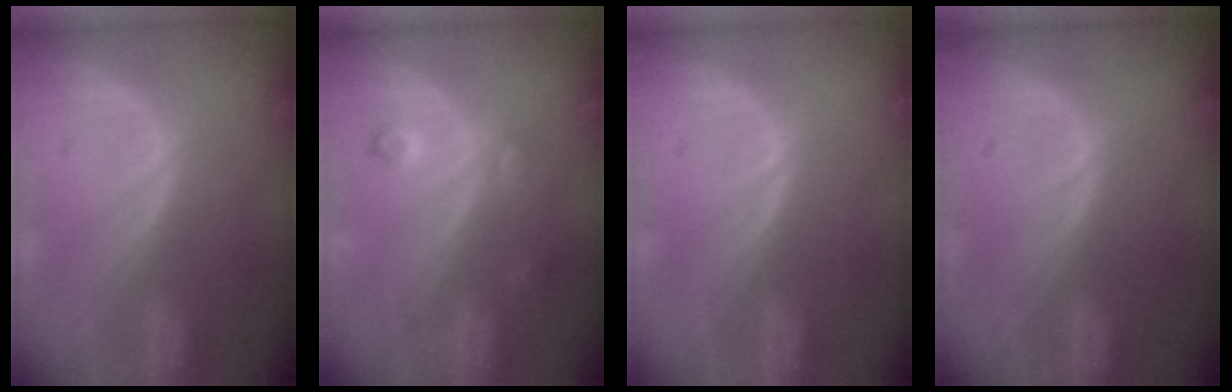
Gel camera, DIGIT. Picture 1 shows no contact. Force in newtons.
{"total": 3.8, "press": 3.5, "slide": 1.6}
{"total": 0.0}
{"total": 0.0}